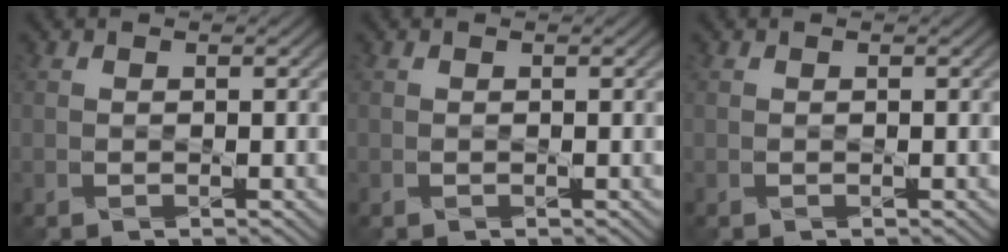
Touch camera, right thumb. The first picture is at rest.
{"total": 0.0}
{"total": 0.0}